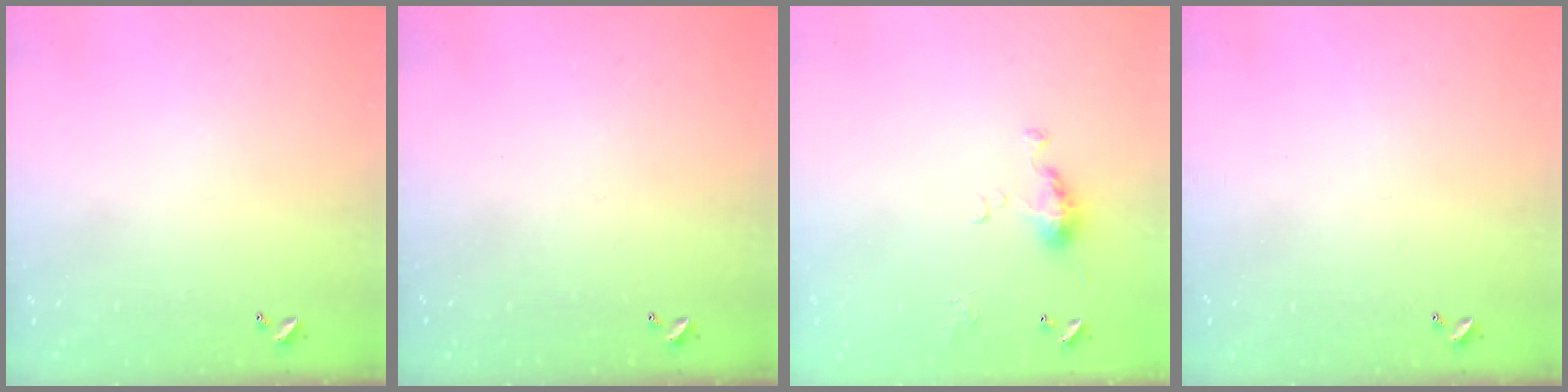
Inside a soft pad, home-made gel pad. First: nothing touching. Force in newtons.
{"total": 0.0}
{"total": 5.0, "press": 5.0, "slide": 0.7}
{"total": 0.0}